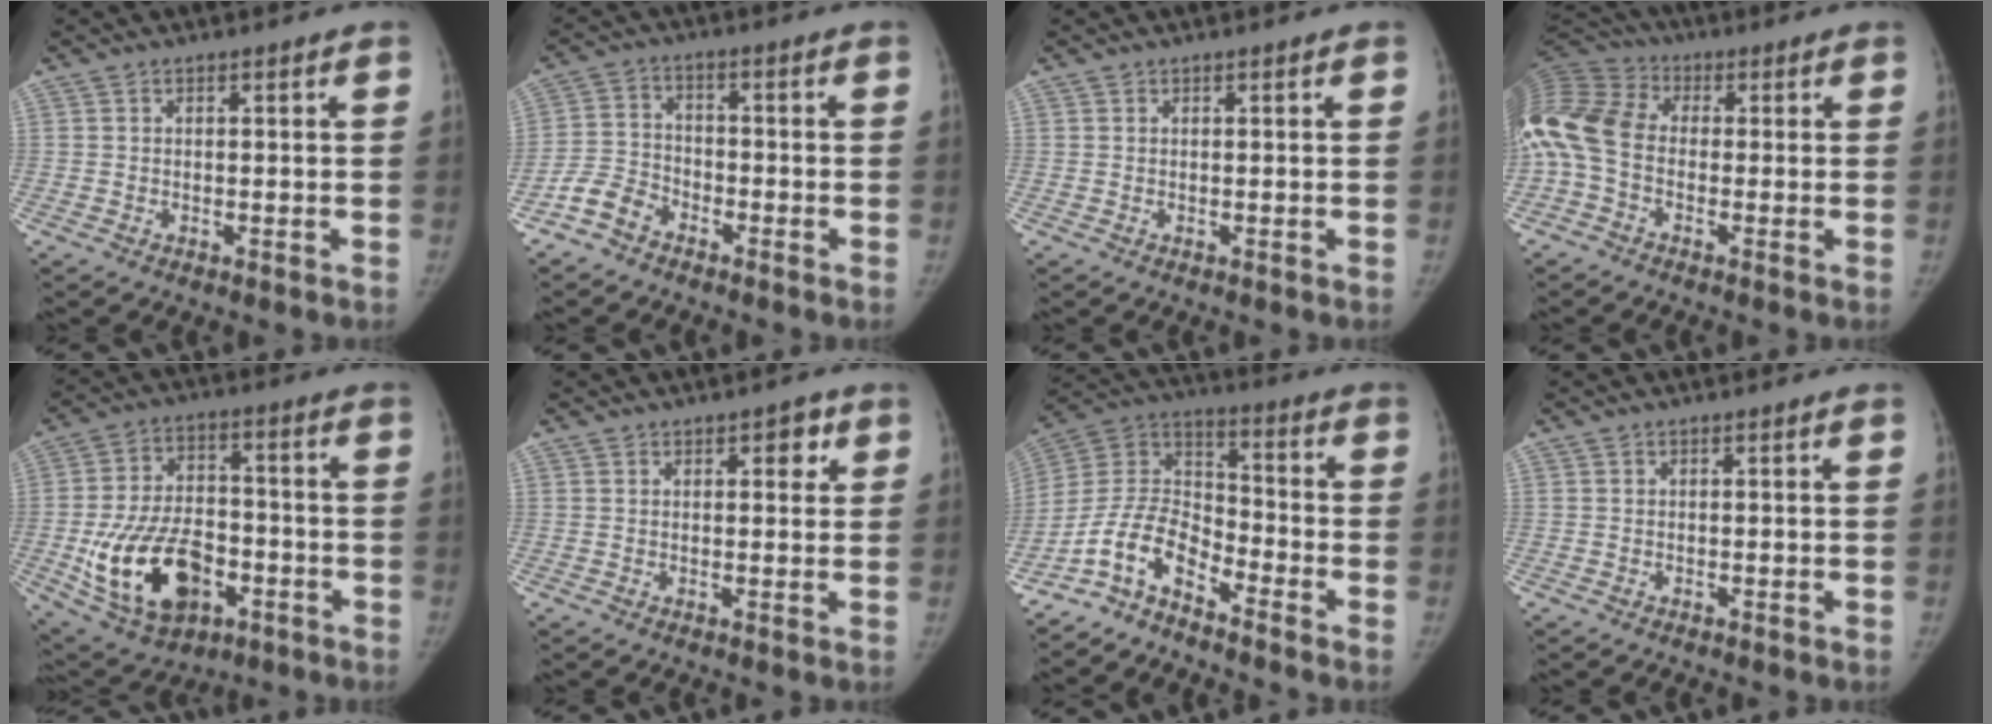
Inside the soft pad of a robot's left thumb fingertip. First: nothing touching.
{"total": 5.7, "force": [-4.1, 3.4, 1.8], "torque": [-0.032, 0.021, -0.089]}
{"total": 0.0}
{"total": 14.0, "force": [-1.7, 9.7, 10.0], "torque": [-0.228, 0.027, -0.046]}
{"total": 19.3, "force": [-6.3, 12.0, 13.7], "torque": [-0.224, 0.026, -0.090]}
{"total": 3.1, "force": [1.4, 1.6, 2.2], "torque": [-0.010, -0.003, 0.015]}
{"total": 11.0, "force": [-7.8, 4.9, 5.9], "torque": [-0.112, 0.081, -0.163]}
{"total": 0.0}